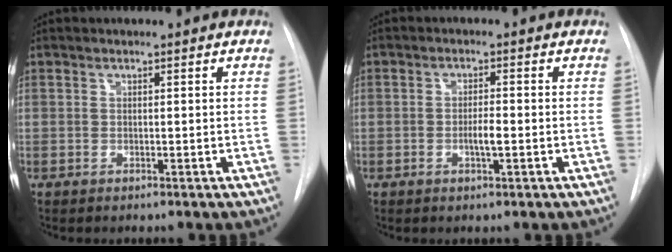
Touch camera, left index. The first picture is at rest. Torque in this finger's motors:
{"motor_torque": [0.21, 0.27, 0.06, 0.01]}